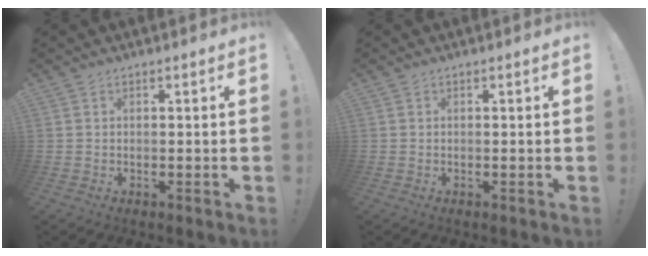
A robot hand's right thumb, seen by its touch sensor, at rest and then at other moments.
{"total": 0.0}